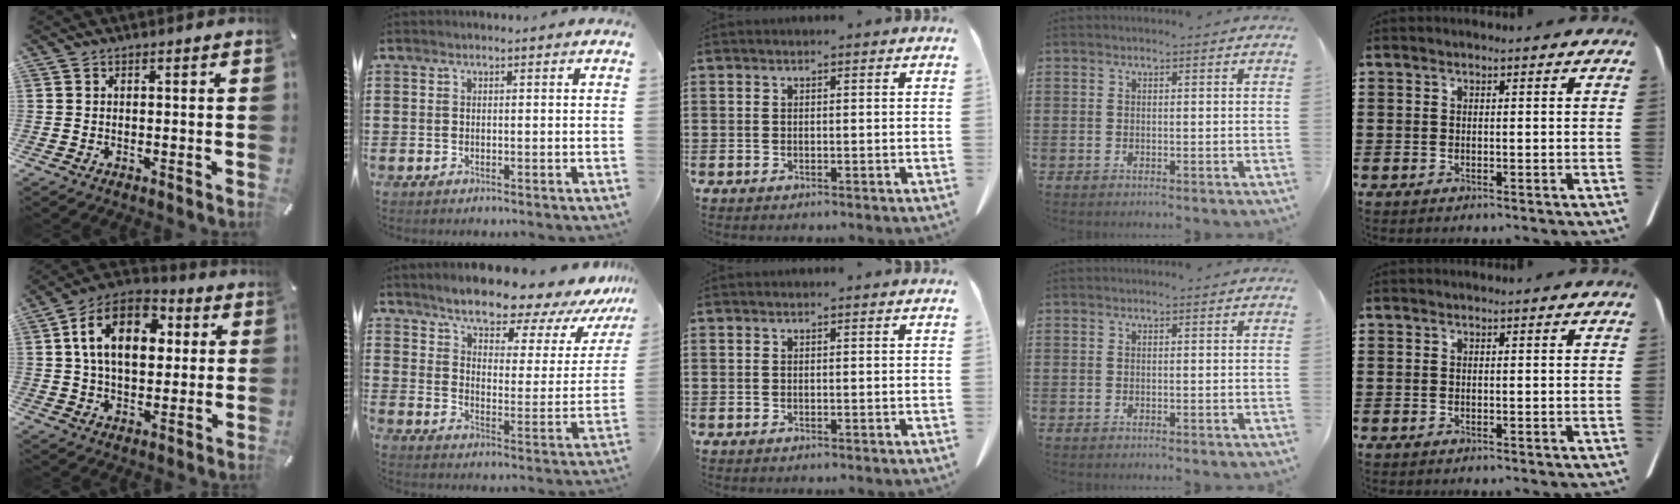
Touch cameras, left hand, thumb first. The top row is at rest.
{"thumb": {"total": 15.3, "force": [3.7, 10.1, 10.8], "torque": [-0.194, 0.005, 0.061]}, "index": {"total": 8.9, "force": [8.0, 1.8, 3.6], "torque": [-0.085, -0.058, 0.131]}}